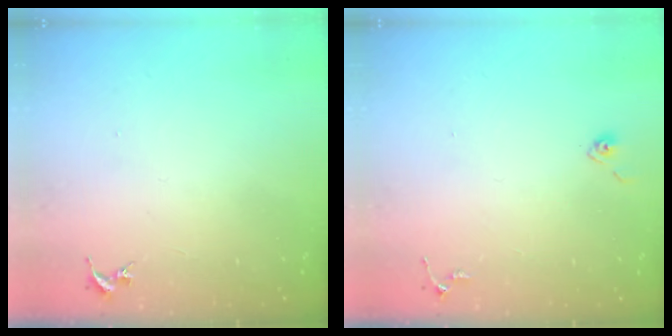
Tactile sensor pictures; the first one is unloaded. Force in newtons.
{"total": 4.8, "press": 4.8, "slide": 0.4}